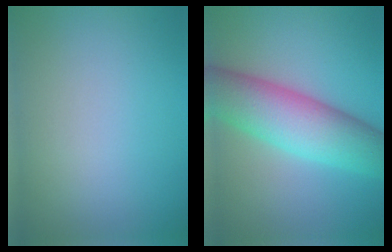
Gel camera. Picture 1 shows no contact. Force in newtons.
{"total": 8.8, "press": 8.8, "slide": 0.2}